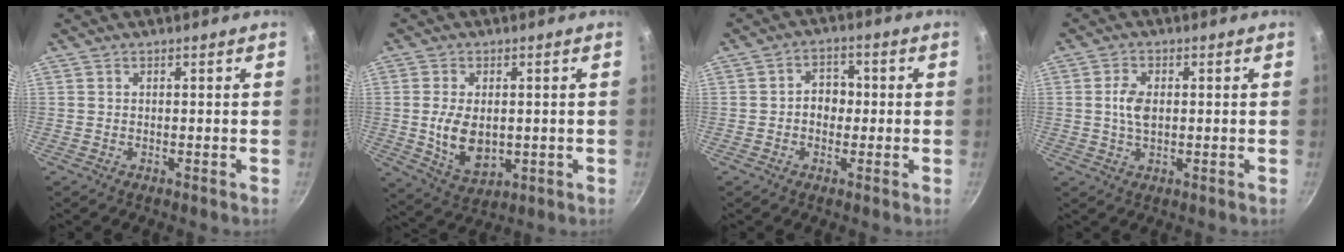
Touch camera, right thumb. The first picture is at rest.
{"total": 9.0, "force": [0.0, 5.6, 7.0], "torque": [-0.120, -0.013, 0.014]}
{"total": 4.7, "force": [-0.4, 3.9, 2.7], "torque": [-0.010, 0.012, -0.010]}
{"total": 4.5, "force": [0.3, 2.7, 3.6], "torque": [-0.062, 0.003, 0.004]}